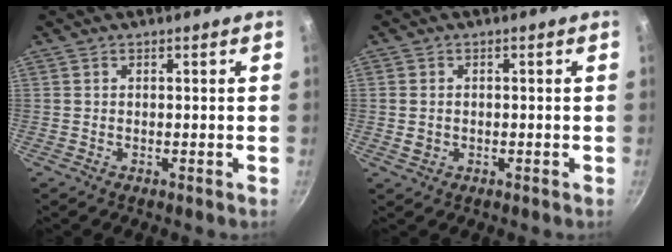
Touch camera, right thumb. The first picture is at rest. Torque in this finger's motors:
{"motor_torque": [-0.23, 0.25, -0.18, 0.03, 0.09]}